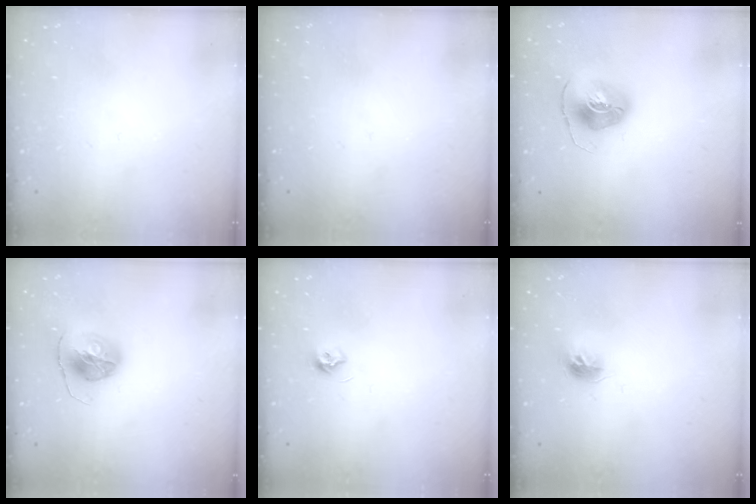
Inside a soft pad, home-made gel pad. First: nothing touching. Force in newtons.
{"total": 0.0}
{"total": 8.1, "press": 8.1, "slide": 0.1}
{"total": 10.1, "press": 10.1, "slide": 0.2}
{"total": 6.4, "press": 6.3, "slide": 0.6}
{"total": 7.5, "press": 7.5, "slide": 0.4}